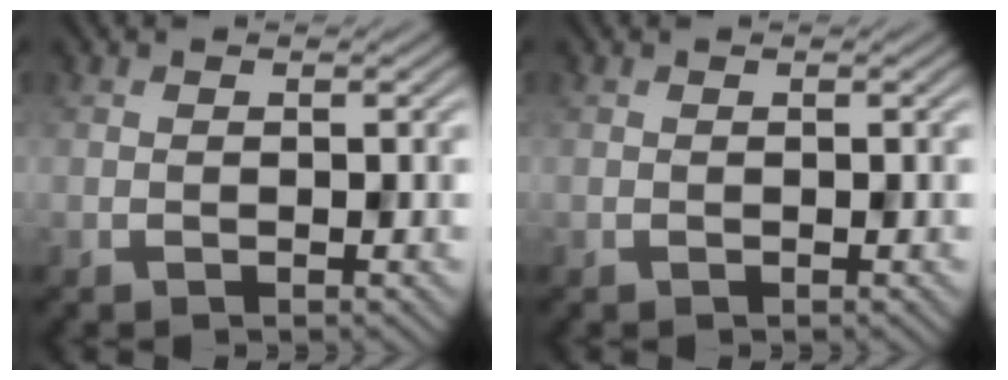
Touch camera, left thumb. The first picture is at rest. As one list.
[{"total": 0.0}]